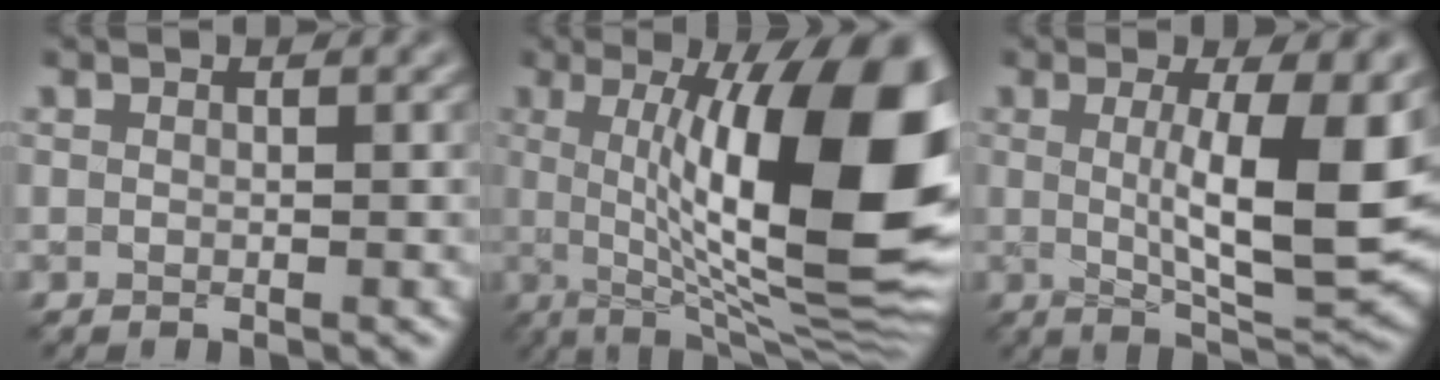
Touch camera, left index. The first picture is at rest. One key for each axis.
{"total": 16.6, "fx": 2.1, "fy": 4.4, "fz": 15.9, "tx": -0.205, "ty": 0.004, "tz": 0.031}
{"total": 9.6, "fx": 0.7, "fy": 2.4, "fz": 9.3, "tx": -0.136, "ty": -0.021, "tz": 0.020}